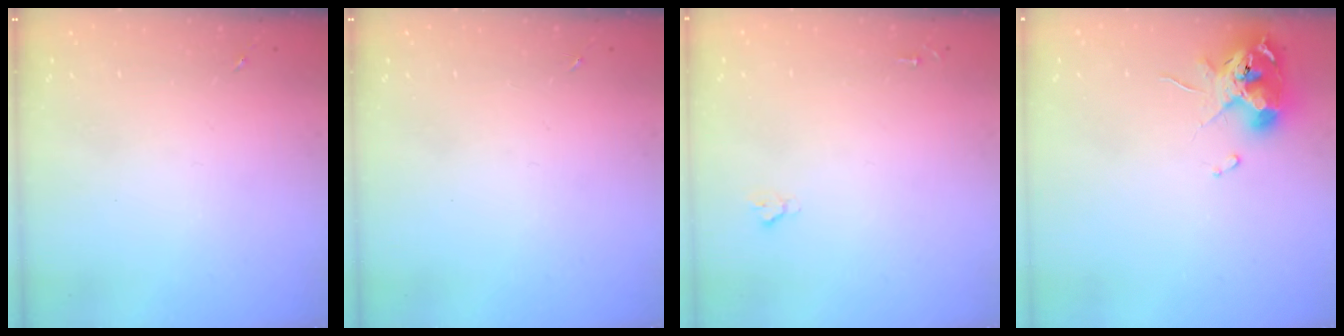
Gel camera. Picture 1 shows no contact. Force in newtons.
{"total": 0.0}
{"total": 1.9, "press": 1.9, "slide": 0.2}
{"total": 10.9, "press": 10.8, "slide": 1.6}